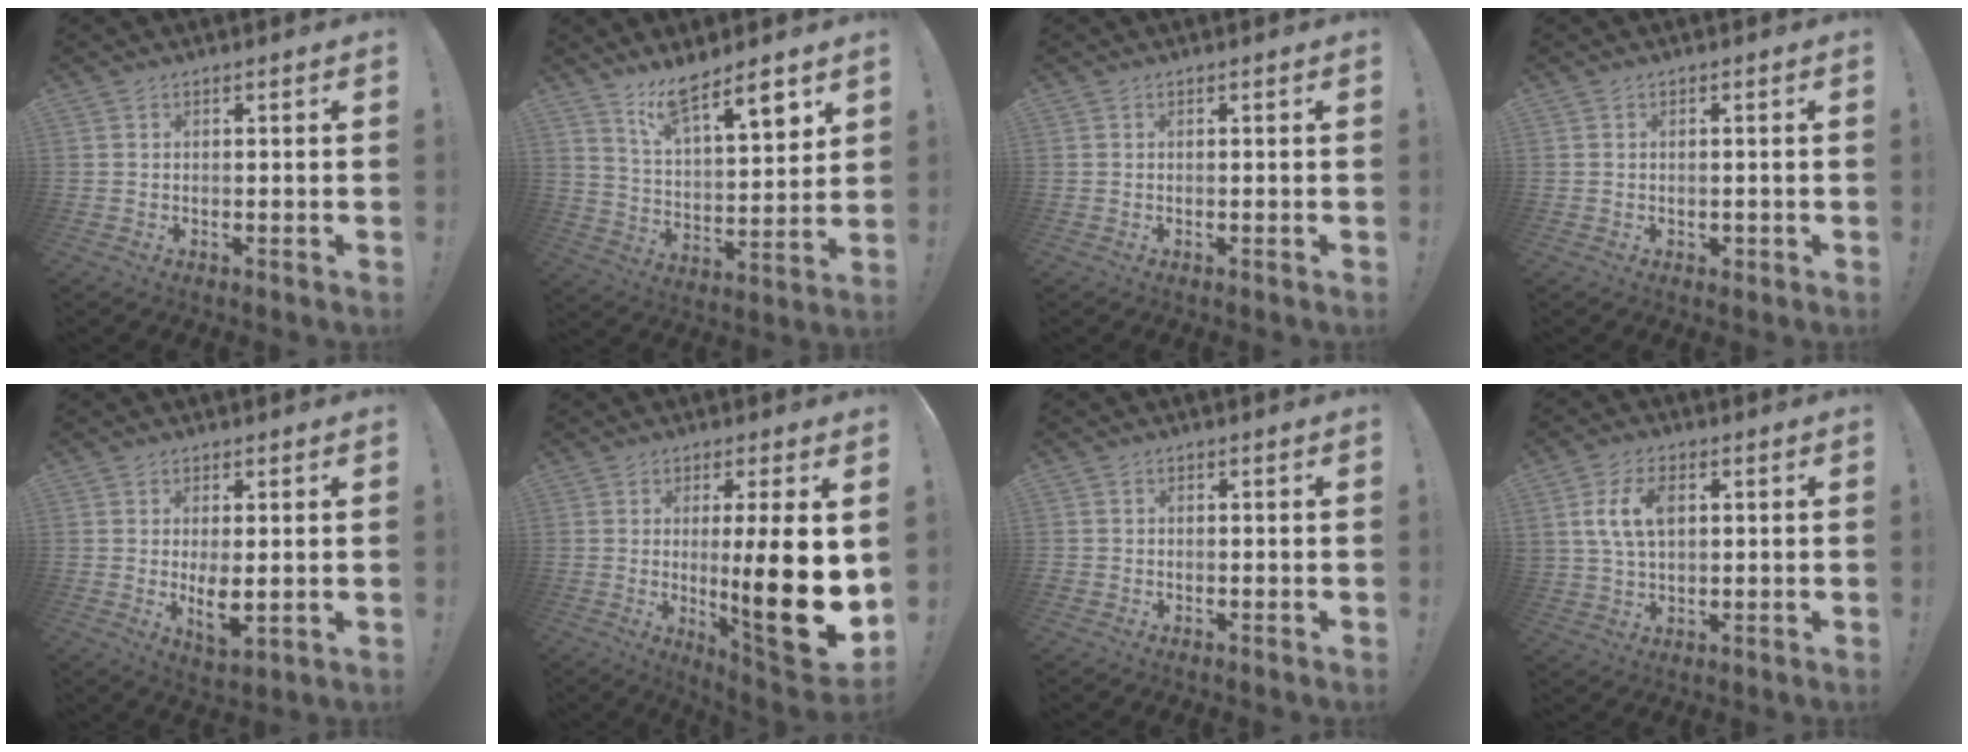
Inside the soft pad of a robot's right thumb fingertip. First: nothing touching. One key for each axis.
{"total": 11.9, "fx": 9.3, "fy": 2.8, "fz": 7.0, "tx": -0.115, "ty": -0.063, "tz": 0.160}
{"total": 0.0}
{"total": 1.4, "fx": -0.2, "fy": 1.2, "fz": 0.5, "tx": -0.001, "ty": 0.000, "tz": -0.004}
{"total": 5.9, "fx": 0.6, "fy": 2.3, "fz": 5.5, "tx": -0.084, "ty": -0.023, "tz": 0.011}
{"total": 18.6, "fx": -0.5, "fy": 2.0, "fz": 18.5, "tx": -0.280, "ty": -0.025, "tz": -0.008}
{"total": 1.0, "fx": -0.4, "fy": 0.8, "fz": 0.3, "tx": -0.005, "ty": 0.003, "tz": -0.008}
{"total": 9.4, "fx": 2.4, "fy": 5.9, "fz": 6.8, "tx": -0.121, "ty": 0.008, "tz": 0.046}